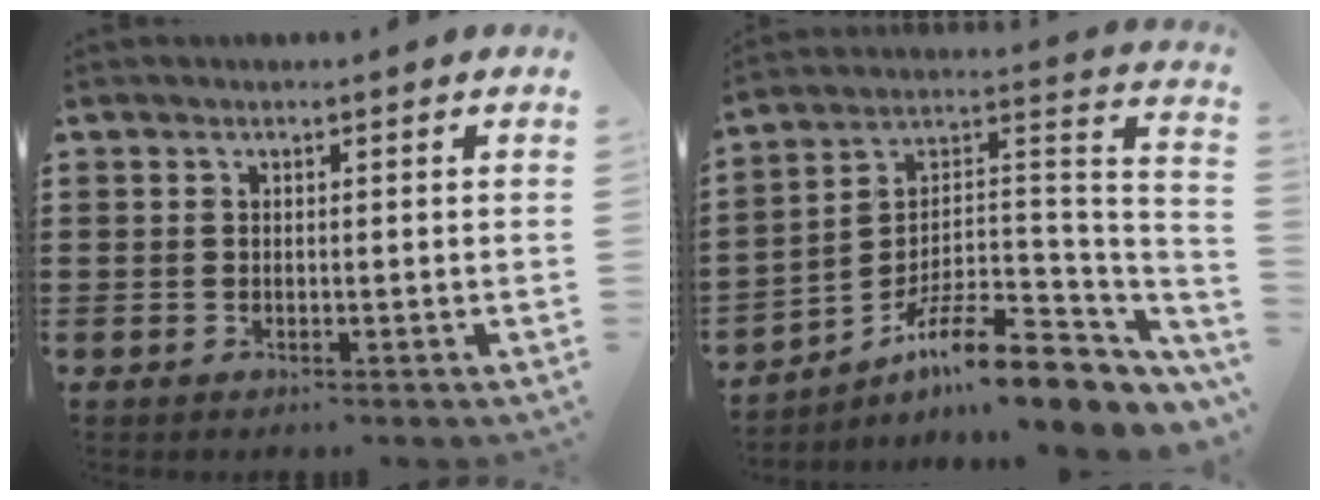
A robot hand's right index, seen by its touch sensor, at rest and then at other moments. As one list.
[{"total": 11.9, "force": [-8.6, 3.2, 7.6], "torque": [-0.126, 0.016, -0.159]}]